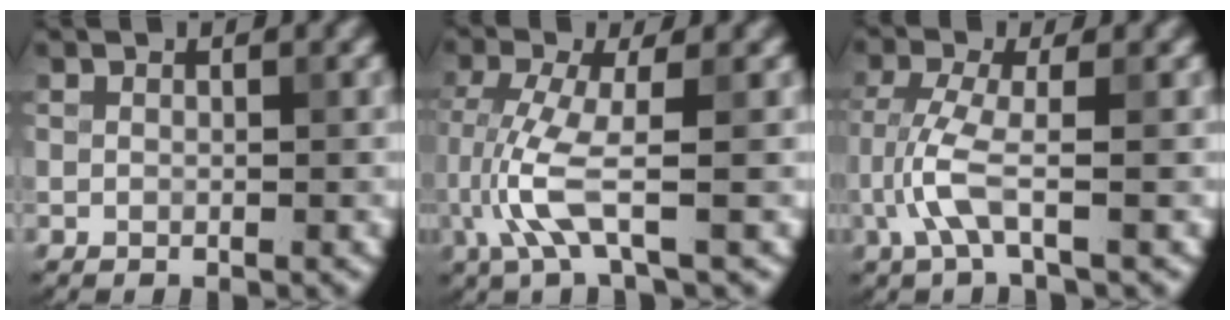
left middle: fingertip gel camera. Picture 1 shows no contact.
{"total": 4.5, "force": [-1.4, 0.8, 4.2], "torque": [-0.113, -0.004, -0.030]}
{"total": 3.3, "force": [-1.3, 0.4, 3.0], "torque": [-0.079, 0.003, -0.033]}